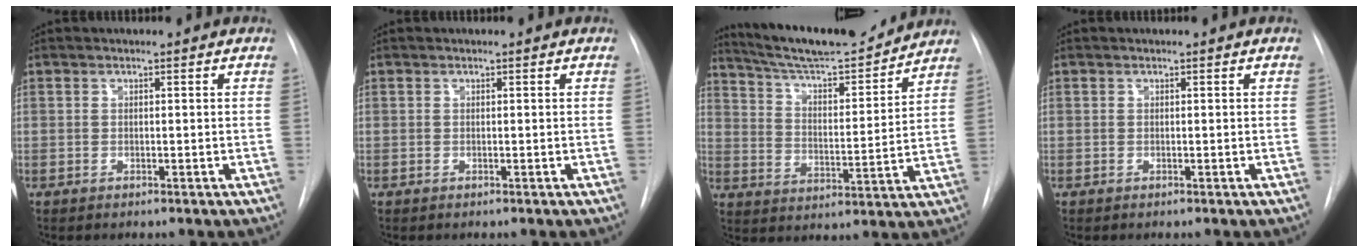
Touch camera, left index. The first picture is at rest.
{"total": 0.0}
{"total": 16.4, "force": [15.1, 1.8, 6.2], "torque": [-0.105, -0.010, 0.237]}
{"total": 0.0}